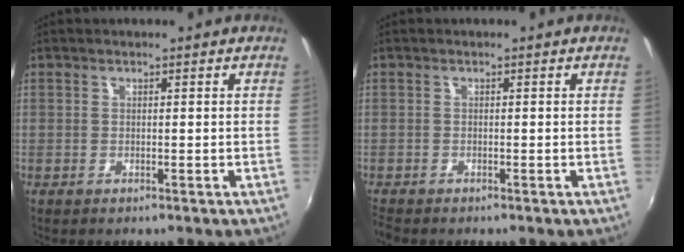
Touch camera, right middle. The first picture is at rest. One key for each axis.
{"total": 1.5, "fx": -1.4, "fy": 0.1, "fz": 0.5, "tx": -0.010, "ty": -0.011, "tz": -0.026}